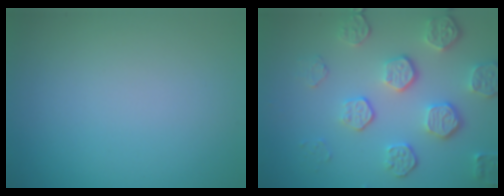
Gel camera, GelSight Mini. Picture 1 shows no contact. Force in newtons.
{"total": 5.4, "press": 4.1, "slide": 3.4}